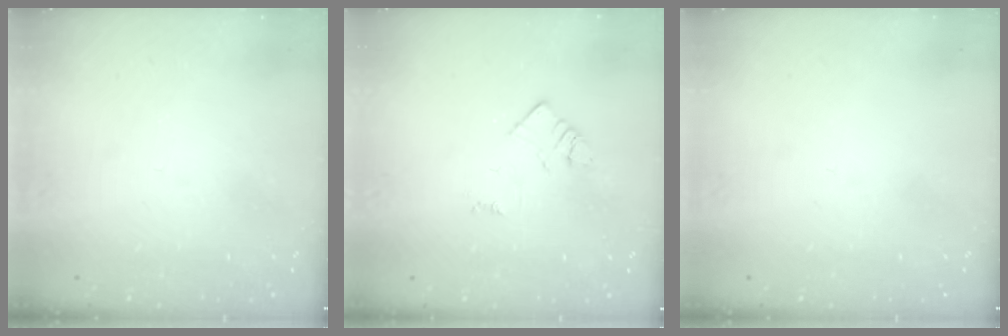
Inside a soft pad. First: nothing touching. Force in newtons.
{"total": 2.1, "press": 2.1, "slide": 0.3}
{"total": 0.0}